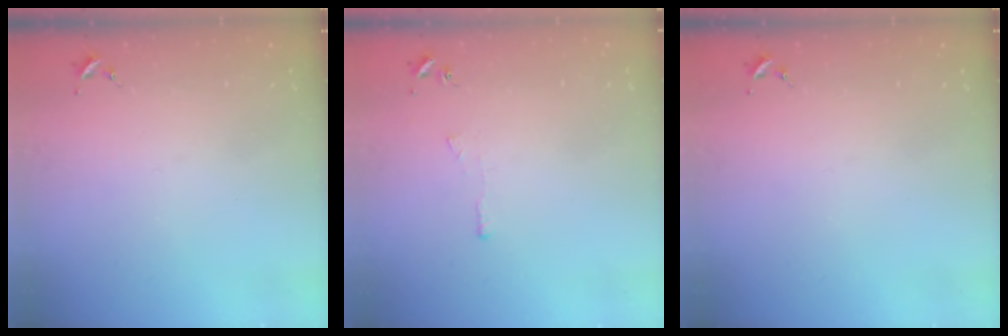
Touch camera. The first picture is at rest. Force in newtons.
{"total": 3.6, "press": 3.6, "slide": 0.4}
{"total": 0.0}